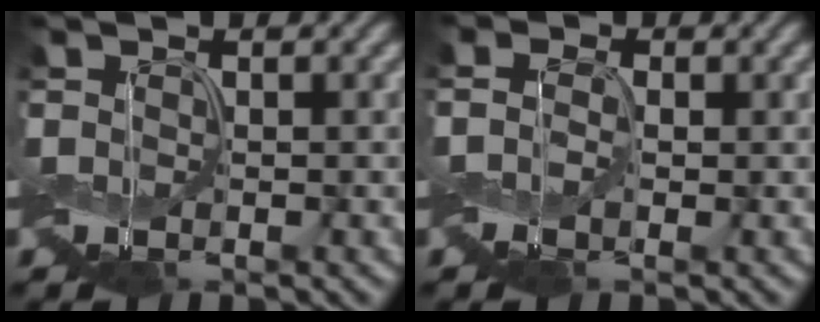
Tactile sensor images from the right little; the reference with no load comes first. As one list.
[{"total": 1.7, "force": [0.0, 1.4, 1.0], "torque": [-0.028, 0.008, -0.010]}]